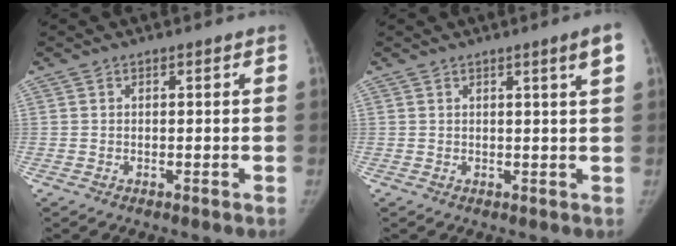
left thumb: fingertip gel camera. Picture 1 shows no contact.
{"total": 3.3, "force": [1.6, -0.5, 2.8], "torque": [-0.044, -0.010, 0.025]}